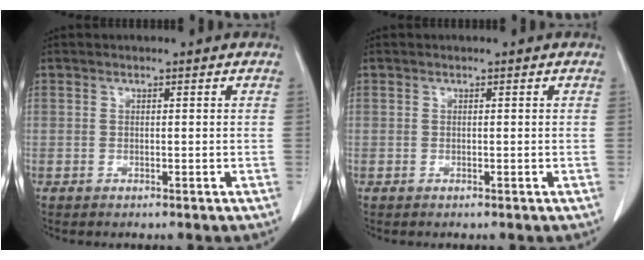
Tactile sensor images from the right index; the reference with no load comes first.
{"total": 0.0}